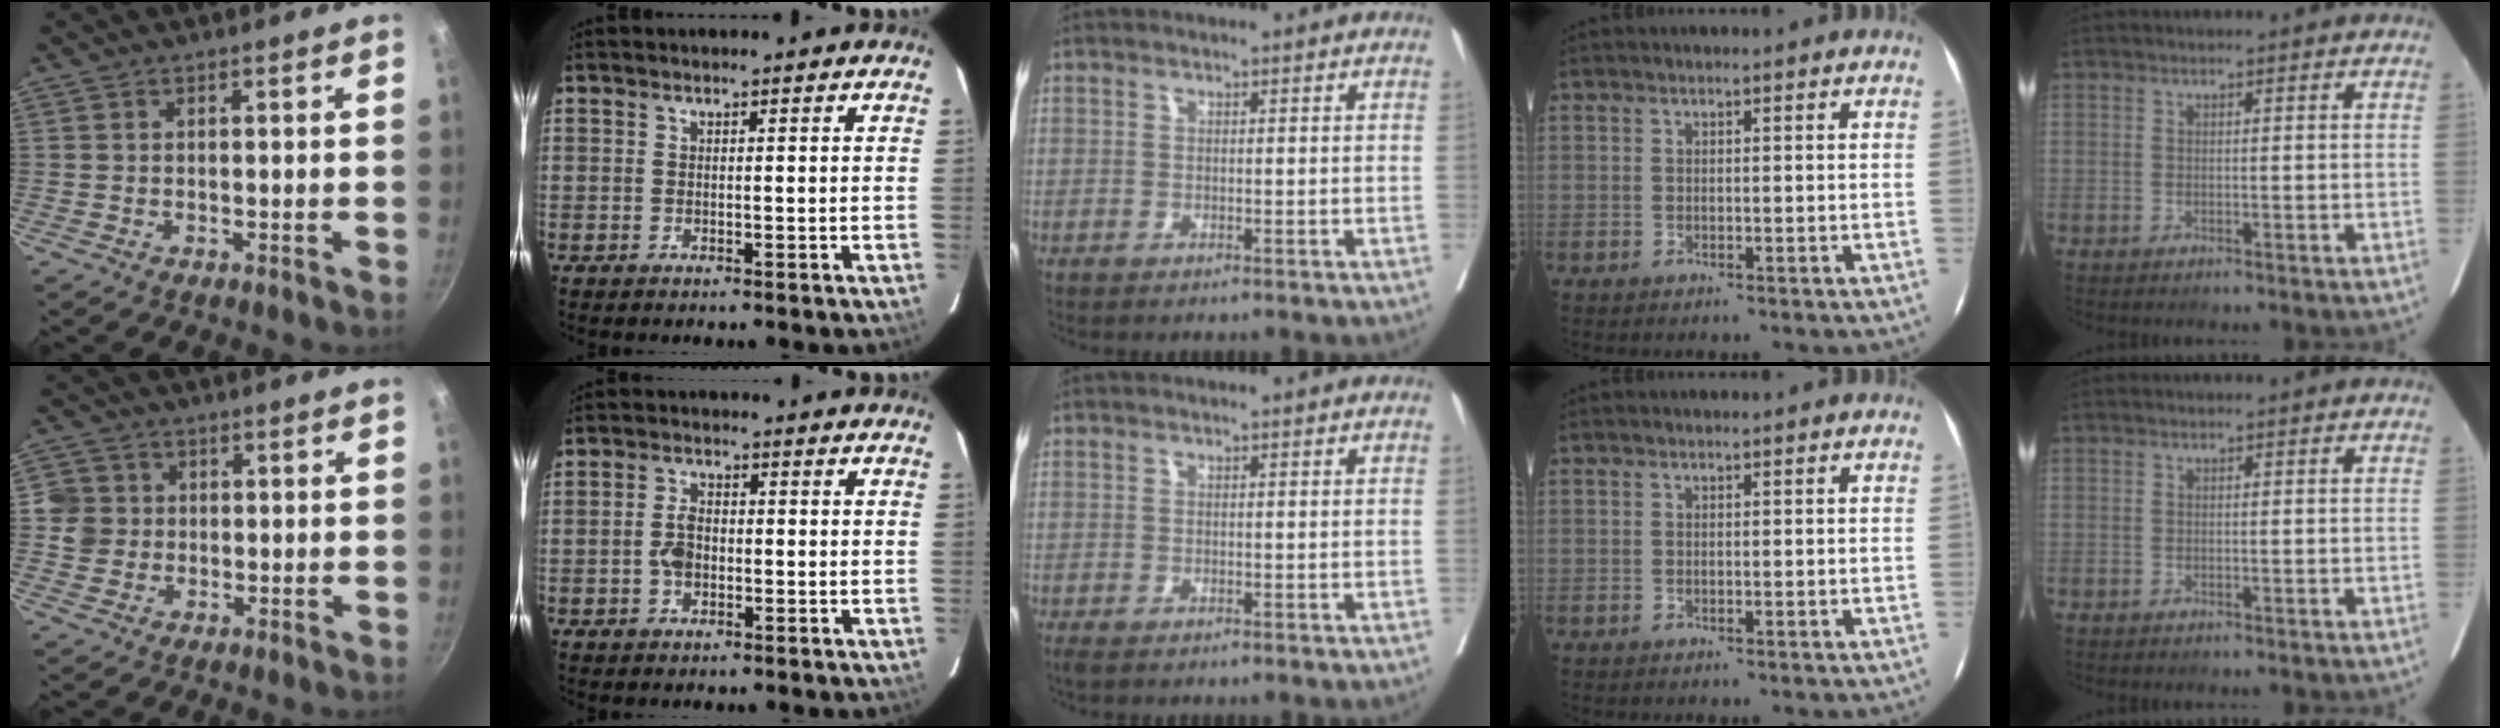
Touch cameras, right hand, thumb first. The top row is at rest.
{"thumb": {"total": 5.3, "force": [0.1, 5.2, 1.2], "torque": [0.000, 0.007, -0.002]}, "index": {"total": 3.4, "force": [-0.8, 1.9, 2.7], "torque": [-0.058, 0.005, -0.016]}, "middle": {"total": 1.6, "force": [-1.2, 0.7, 0.8], "torque": [-0.018, -0.008, -0.021]}}